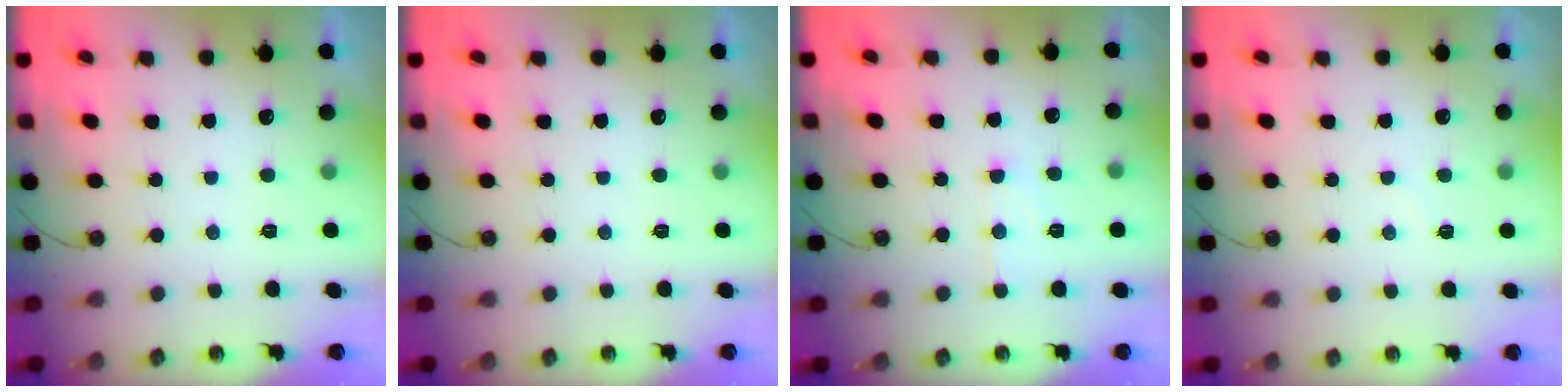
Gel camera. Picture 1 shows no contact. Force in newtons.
{"total": 0.0}
{"total": 6.4, "press": 6.4, "slide": 0.3}
{"total": 4.7, "press": 4.7, "slide": 0.5}